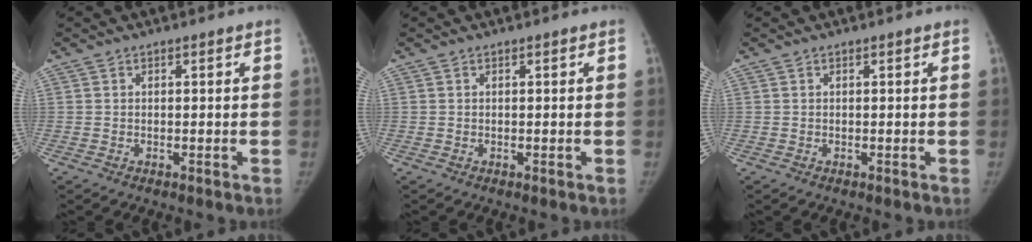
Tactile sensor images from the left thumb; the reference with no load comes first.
{"total": 0.0}
{"total": 0.0}